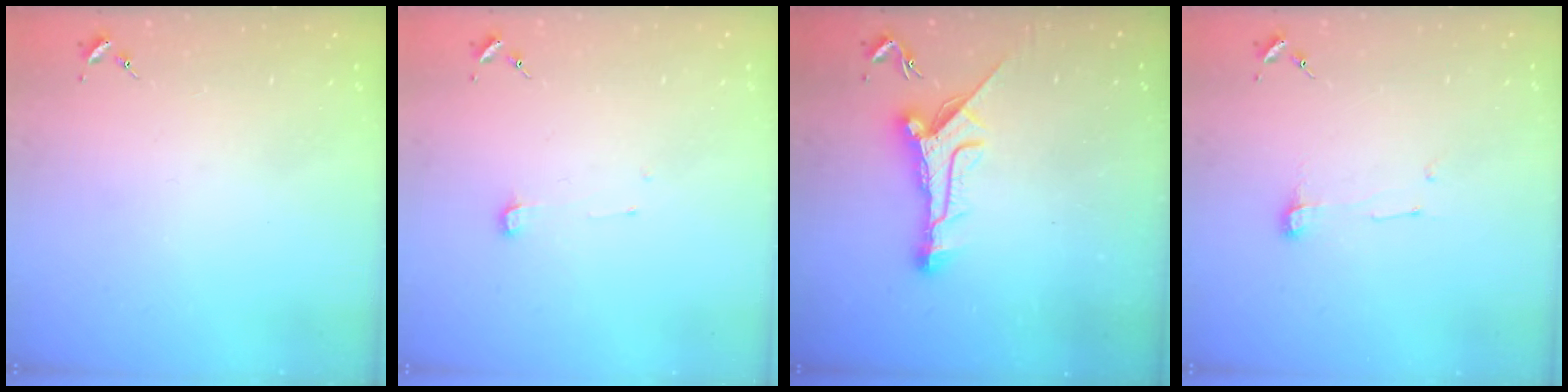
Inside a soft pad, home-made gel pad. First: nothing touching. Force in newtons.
{"total": 3.6, "press": 3.6, "slide": 0.4}
{"total": 10.7, "press": 10.6, "slide": 0.8}
{"total": 4.7, "press": 4.6, "slide": 0.5}